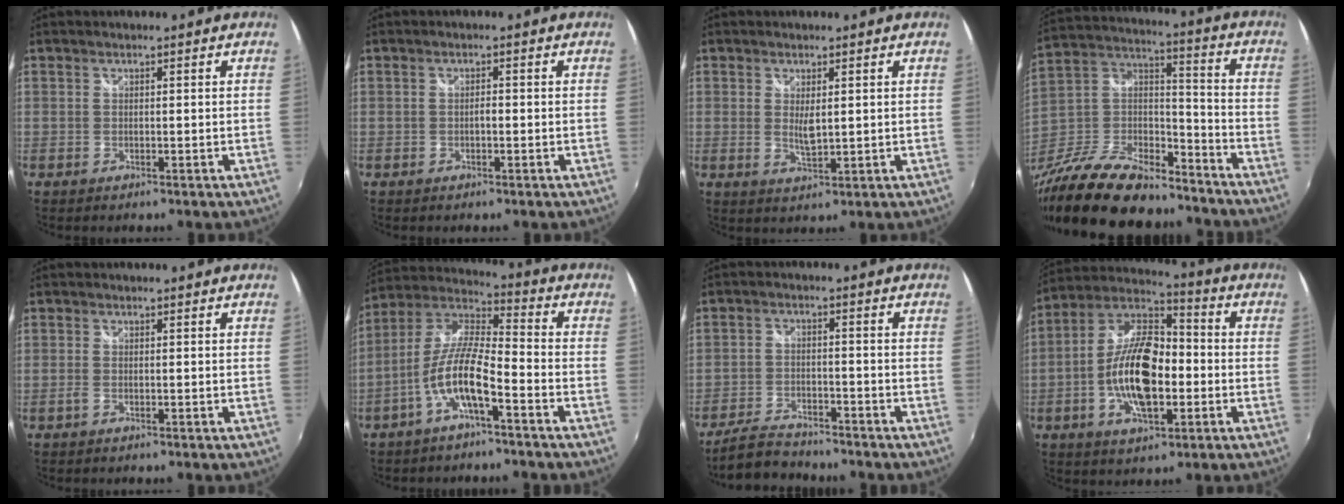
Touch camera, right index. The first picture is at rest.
{"total": 1.0, "force": [-0.4, 0.5, 0.8], "torque": [-0.012, 0.002, -0.007]}
{"total": 3.4, "force": [0.4, 1.3, 3.1], "torque": [-0.054, -0.009, 0.010]}
{"total": 25.9, "force": [-18.9, 10.8, 14.1], "torque": [-0.297, 0.006, -0.307]}
{"total": 1.2, "force": [-0.3, 0.4, 1.1], "torque": [-0.025, -0.002, -0.007]}
{"total": 10.6, "force": [-4.9, 2.3, 9.1], "torque": [-0.194, 0.006, -0.093]}
{"total": 7.7, "force": [-6.9, 2.4, 2.4], "torque": [-0.078, -0.005, -0.118]}
{"total": 16.6, "force": [-3.4, 7.9, 14.2], "torque": [-0.282, 0.004, -0.066]}